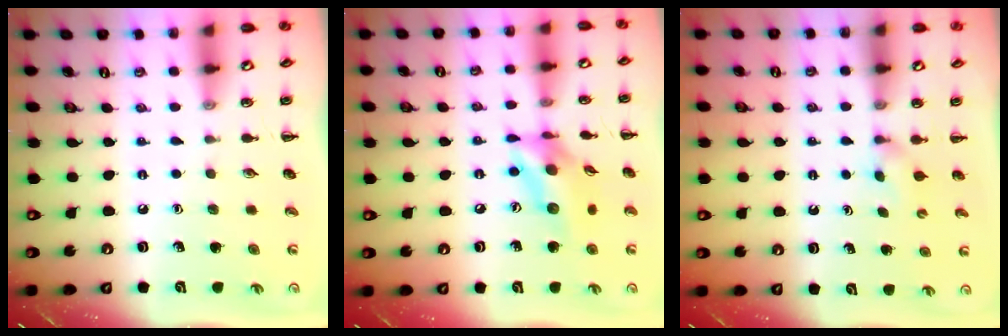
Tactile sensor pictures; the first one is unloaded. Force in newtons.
{"total": 13.8, "press": 13.4, "slide": 3.2}
{"total": 2.3, "press": 2.1, "slide": 0.9}